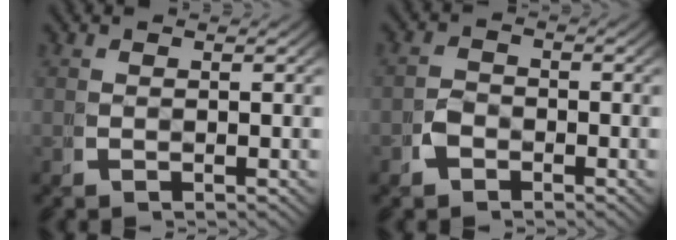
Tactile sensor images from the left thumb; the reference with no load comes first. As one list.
[{"total": 1.7, "force": [-1.1, 1.1, 0.6], "torque": [-0.014, -0.009, -0.020]}]